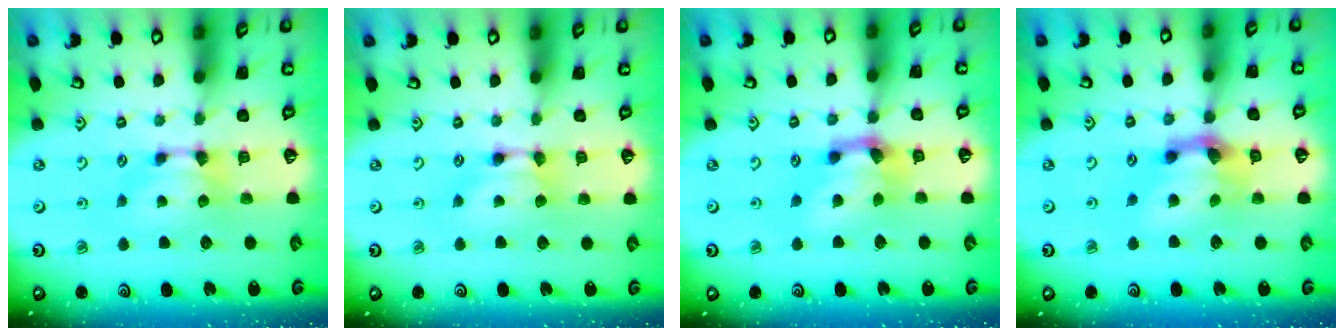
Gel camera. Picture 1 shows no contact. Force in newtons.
{"total": 1.6, "press": 1.6, "slide": 0.1}
{"total": 3.8, "press": 3.1, "slide": 2.1}
{"total": 5.3, "press": 4.9, "slide": 2.0}